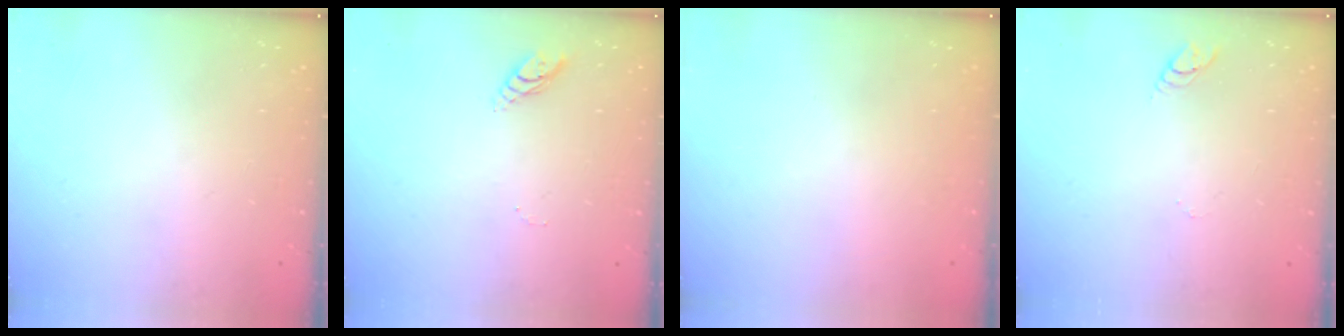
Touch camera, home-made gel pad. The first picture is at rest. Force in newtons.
{"total": 4.6, "press": 4.6, "slide": 0.4}
{"total": 0.0}
{"total": 3.1, "press": 3.1, "slide": 0.3}